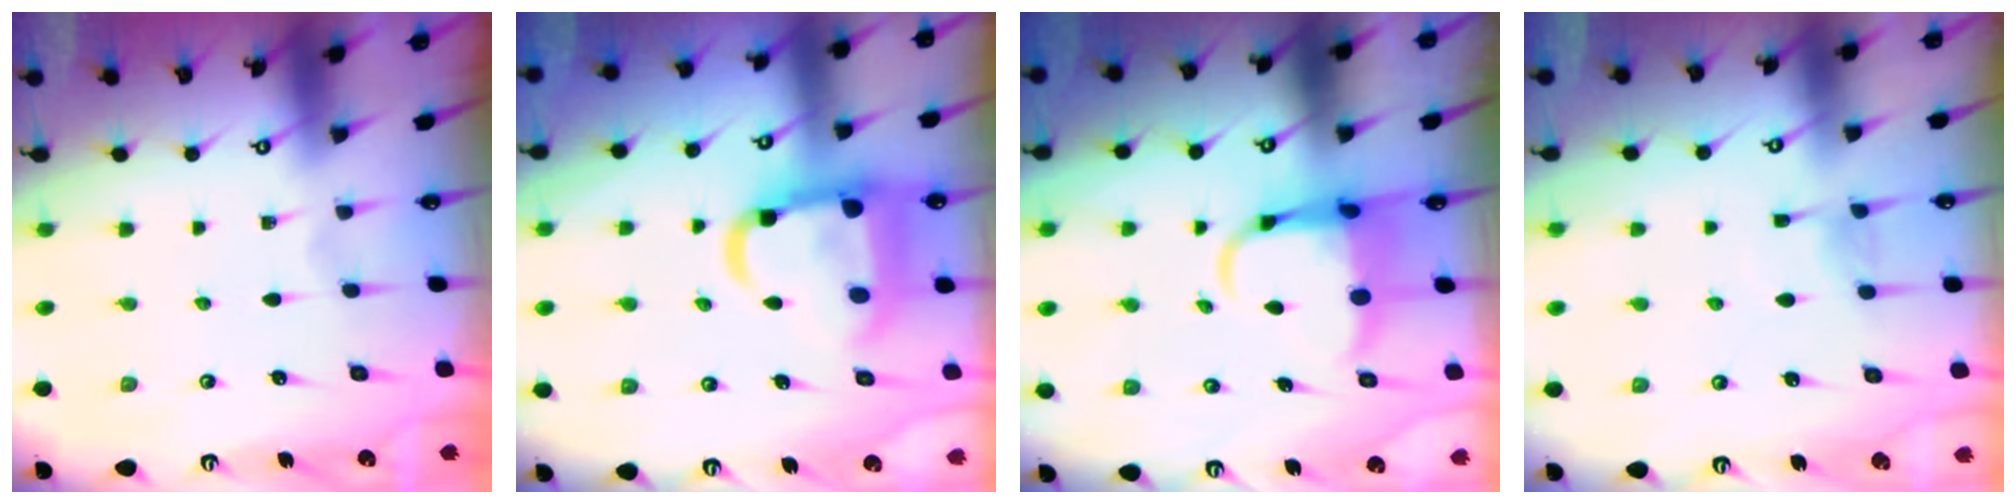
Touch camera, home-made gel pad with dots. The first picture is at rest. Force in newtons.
{"total": 15.1, "press": 15.0, "slide": 1.9}
{"total": 6.8, "press": 6.6, "slide": 1.7}
{"total": 6.0, "press": 6.0, "slide": 0.6}